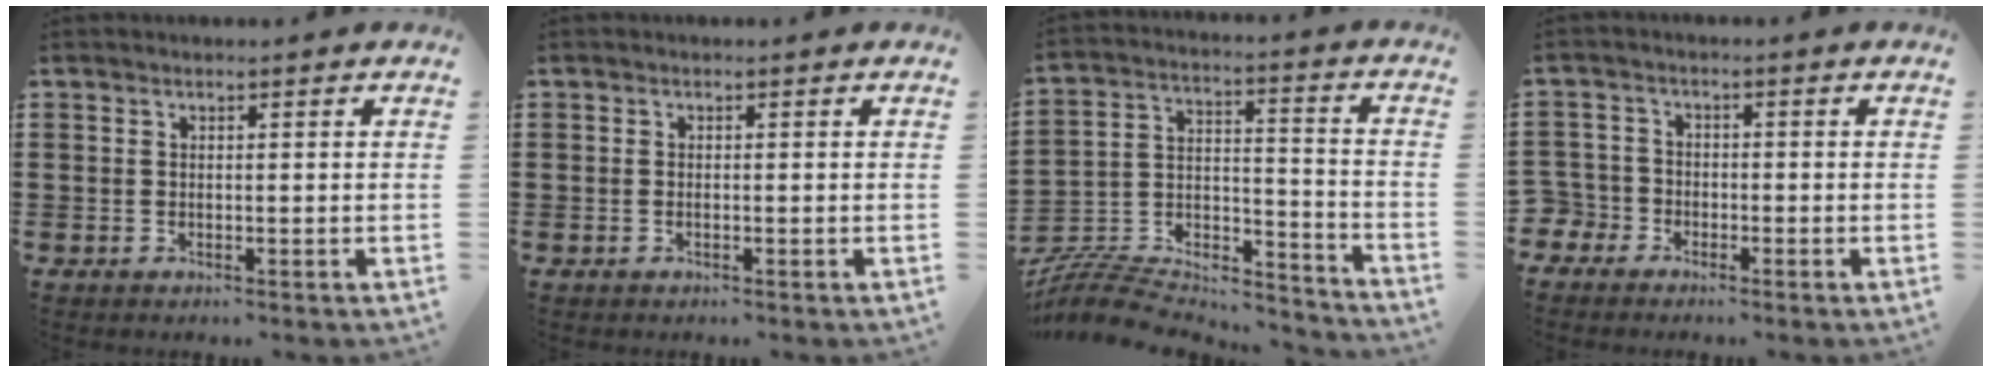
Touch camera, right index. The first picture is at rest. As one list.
[{"total": 0.0}, {"total": 7.8, "force": [-7.1, 2.5, 1.8], "torque": [-0.038, 0.004, -0.142]}, {"total": 2.9, "force": [-2.2, 2.0, 0.0], "torque": [-0.027, -0.001, -0.054]}]